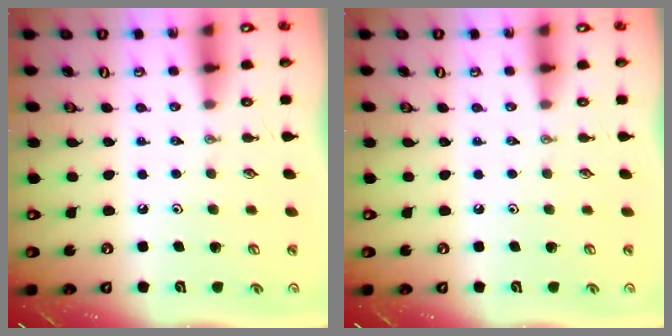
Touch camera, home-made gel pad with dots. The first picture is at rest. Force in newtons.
{"total": 0.0}